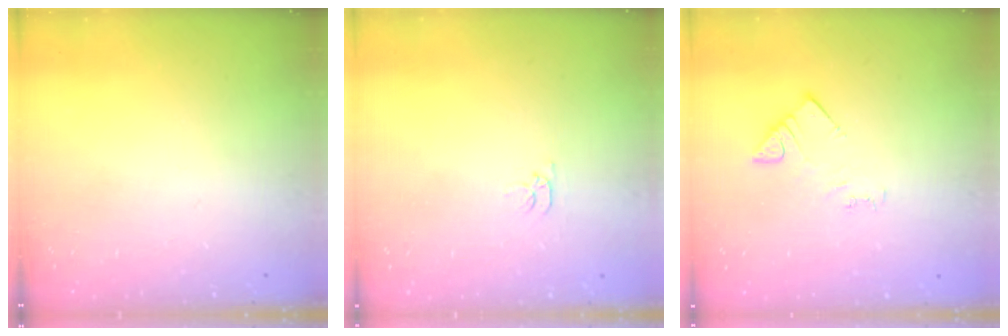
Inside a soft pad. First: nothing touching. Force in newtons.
{"total": 2.7, "press": 2.7, "slide": 0.4}
{"total": 4.4, "press": 4.4, "slide": 0.6}